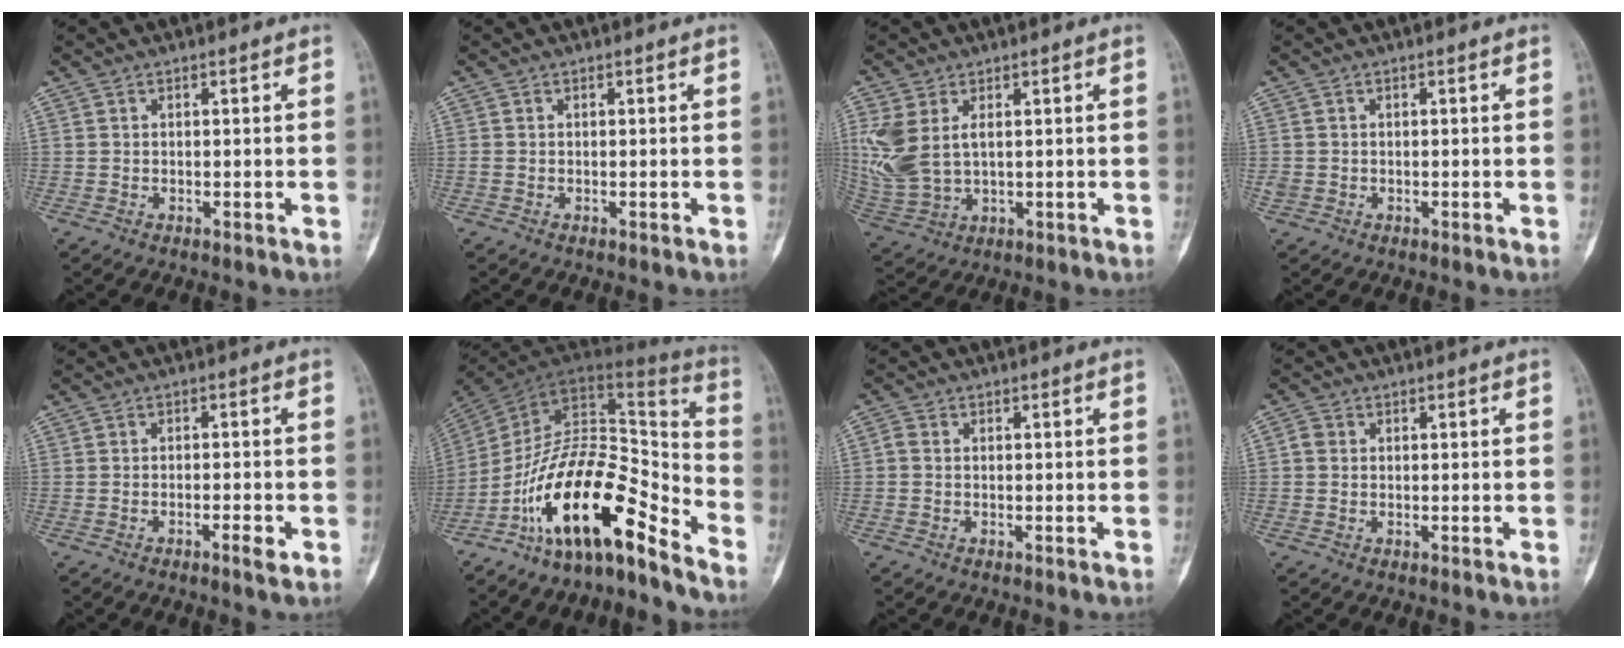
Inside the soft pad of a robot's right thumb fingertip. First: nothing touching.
{"total": 0.0}
{"total": 10.6, "force": [2.4, 6.7, 7.9], "torque": [-0.189, -0.002, 0.064]}
{"total": 1.3, "force": [-0.1, 1.2, 0.4], "torque": [-0.008, 0.002, 0.001]}
{"total": 2.4, "force": [-1.2, 0.5, 2.0], "torque": [-0.032, 0.003, -0.024]}
{"total": 20.7, "force": [-13.0, 7.1, 14.5], "torque": [-0.213, 0.119, -0.224]}
{"total": 1.2, "force": [-0.1, 0.9, 0.7], "torque": [-0.009, 0.000, -0.008]}
{"total": 1.6, "force": [0.1, 1.4, 0.7], "torque": [-0.004, 0.004, -0.001]}